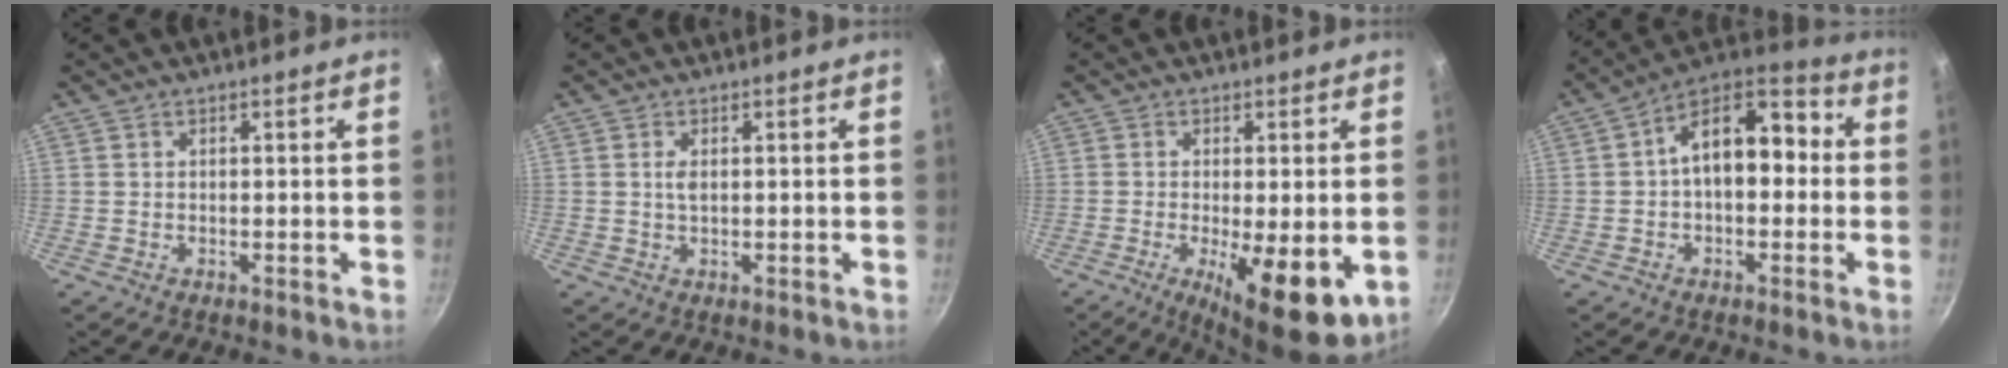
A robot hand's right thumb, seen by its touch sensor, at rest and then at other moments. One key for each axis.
{"total": 1.6, "fx": 0.3, "fy": 0.8, "fz": 1.4, "tx": -0.031, "ty": 0.001, "tz": 0.010}
{"total": 13.2, "fx": -3.7, "fy": 4.1, "fz": 11.9, "tx": -0.164, "ty": -0.024, "tz": -0.043}
{"total": 14.1, "fx": 0.8, "fy": 8.1, "fz": 11.5, "tx": -0.147, "ty": 0.048, "tz": -0.003}